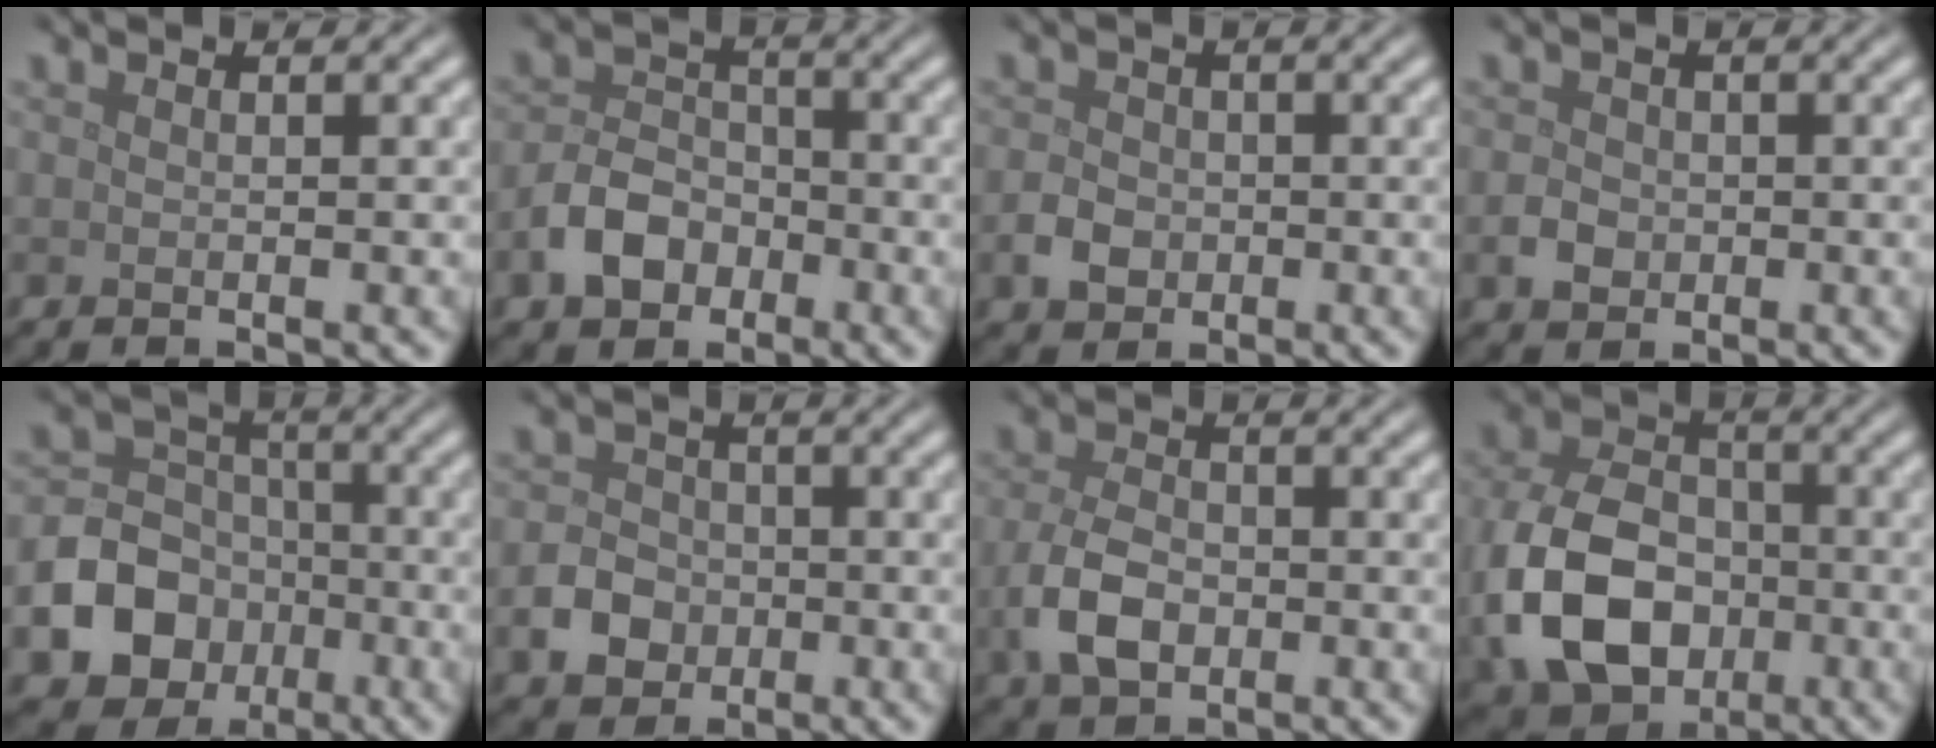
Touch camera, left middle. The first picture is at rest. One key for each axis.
{"total": 4.6, "fx": -2.3, "fy": 3.3, "fz": 2.2, "tx": -0.042, "ty": 0.001, "tz": -0.047}
{"total": 2.5, "fx": -0.8, "fy": 2.1, "fz": 1.1, "tx": -0.017, "ty": 0.001, "tz": -0.019}
{"total": 2.1, "fx": -0.6, "fy": 1.8, "fz": 0.9, "tx": -0.013, "ty": -0.001, "tz": -0.014}
{"total": 10.0, "fx": -4.1, "fy": 8.5, "fz": 3.3, "tx": -0.049, "ty": -0.020, "tz": -0.099}
{"total": 3.7, "fx": -1.3, "fy": 3.1, "fz": 1.6, "tx": -0.025, "ty": 0.002, "tz": -0.029}
{"total": 4.4, "fx": -1.3, "fy": 3.0, "fz": 3.0, "tx": -0.070, "ty": -0.004, "tz": -0.028}
{"total": 10.7, "fx": -2.8, "fy": 7.9, "fz": 6.7, "tx": -0.159, "ty": -0.016, "tz": -0.050}